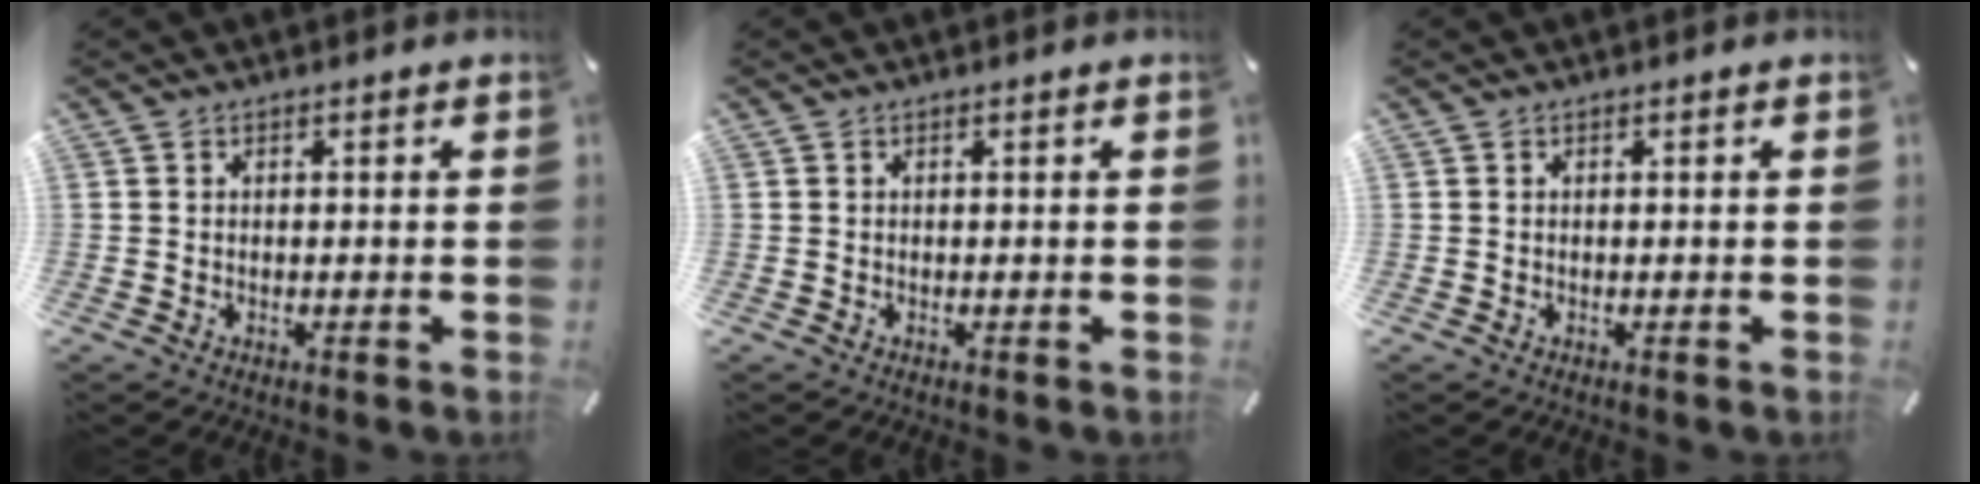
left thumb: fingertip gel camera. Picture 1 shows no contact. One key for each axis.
{"total": 0.0}
{"total": 0.0}